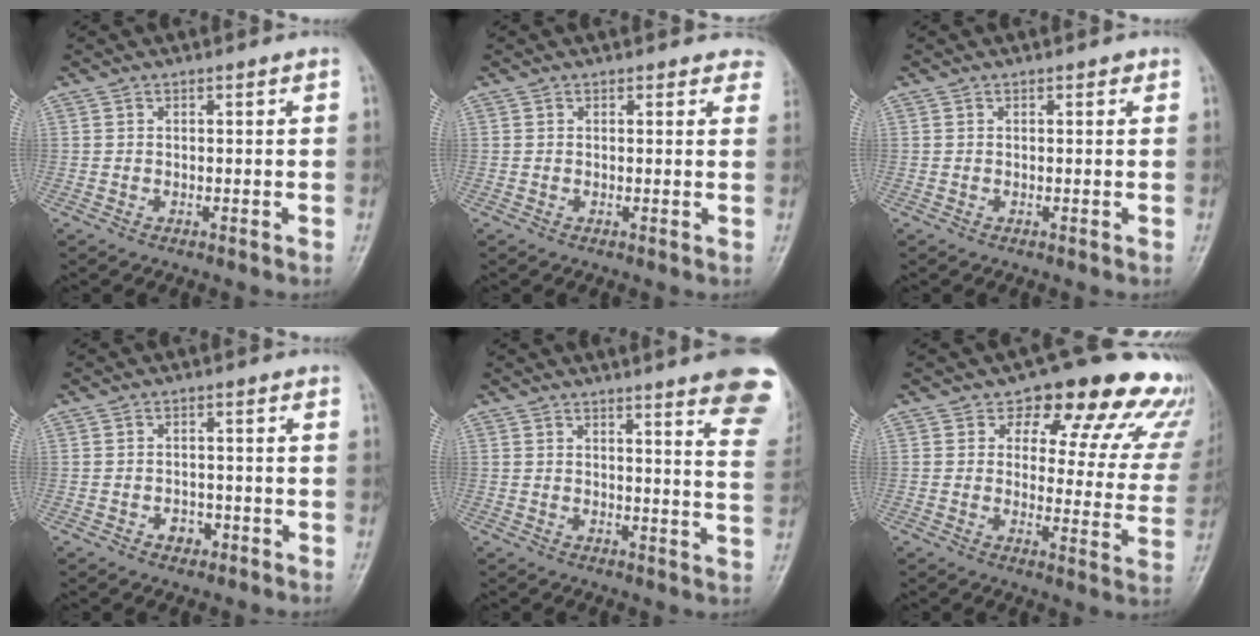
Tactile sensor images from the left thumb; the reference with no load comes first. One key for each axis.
{"total": 3.4, "fx": 3.0, "fy": 1.6, "fz": 0.5, "tx": 0.030, "ty": -0.011, "tz": 0.012}
{"total": 0.6, "fx": 0.4, "fy": 0.4, "fz": 0.4, "tx": -0.001, "ty": -0.001, "tz": 0.001}
{"total": 2.7, "fx": -1.2, "fy": 2.1, "fz": 1.3, "tx": -0.005, "ty": 0.009, "tz": -0.015}
{"total": 15.4, "fx": 10.7, "fy": 2.0, "fz": 10.8, "tx": -0.109, "ty": -0.058, "tz": 0.109}
{"total": 19.1, "fx": 14.2, "fy": 8.9, "fz": 9.1, "tx": -0.048, "ty": -0.067, "tz": 0.147}